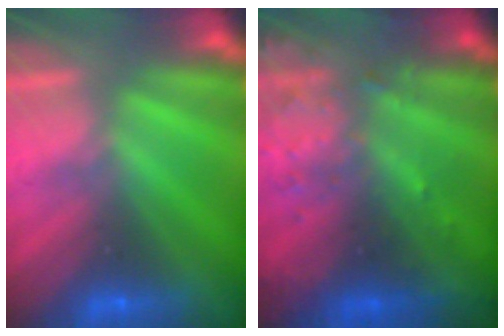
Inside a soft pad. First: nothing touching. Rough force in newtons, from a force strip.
{"total": 7.9}